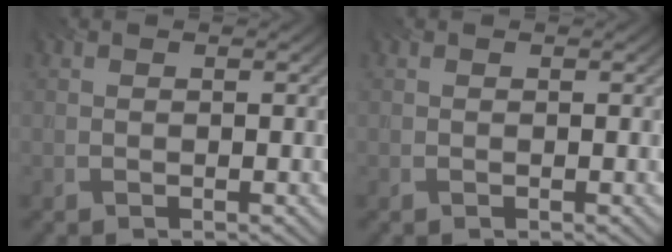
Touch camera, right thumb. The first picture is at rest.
{"total": 0.0}